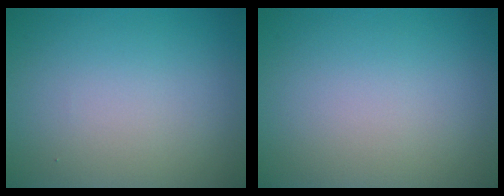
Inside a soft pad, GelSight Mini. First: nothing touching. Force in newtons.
{"total": 0.0}